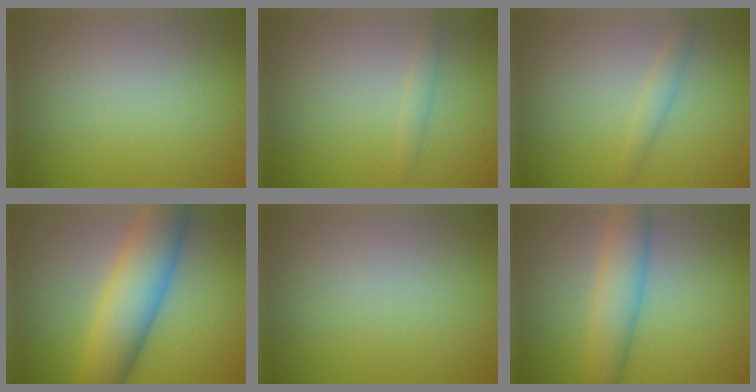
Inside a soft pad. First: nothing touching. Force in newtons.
{"total": 1.0, "press": 1.0, "slide": 0.1}
{"total": 1.2, "press": 1.2, "slide": 0.1}
{"total": 8.8, "press": 8.8, "slide": 0.2}
{"total": 0.0}
{"total": 4.7, "press": 4.7, "slide": 0.1}